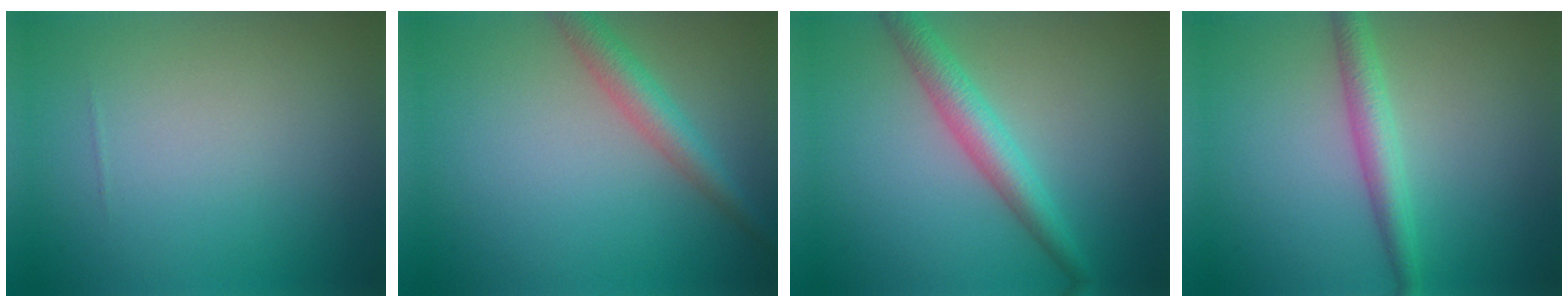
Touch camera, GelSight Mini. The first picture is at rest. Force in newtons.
{"total": 3.2, "press": 3.2, "slide": 0.1}
{"total": 3.6, "press": 3.6, "slide": 0.1}
{"total": 2.9, "press": 2.9, "slide": 0.0}